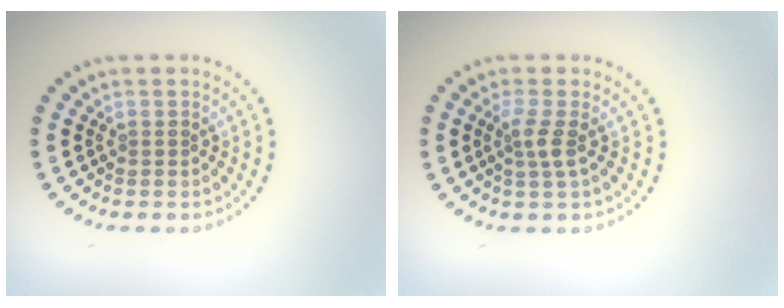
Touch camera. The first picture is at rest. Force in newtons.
{"total": 1.8, "press": 1.4, "slide": 1.2}